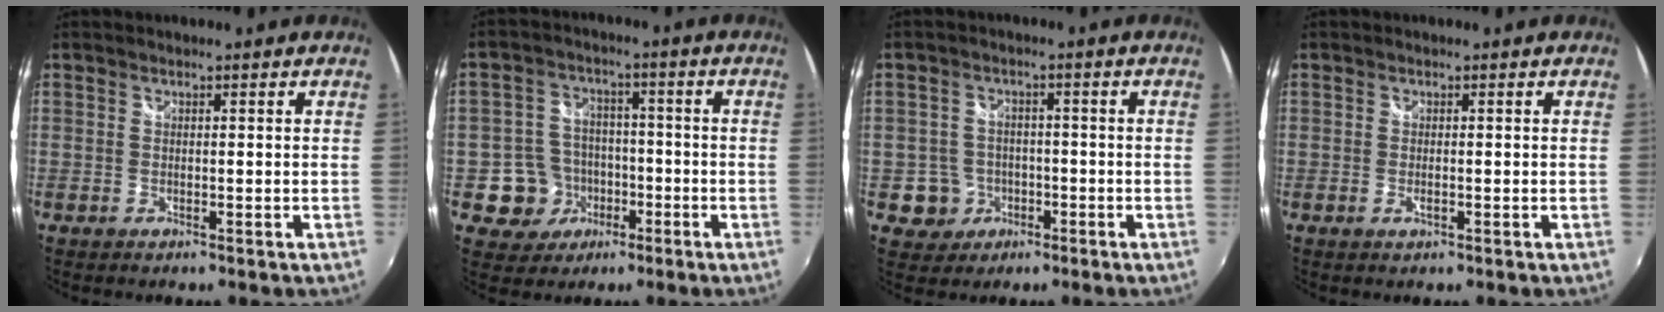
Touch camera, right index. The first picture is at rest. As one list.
[{"total": 8.4, "force": [-3.1, 7.7, 1.3], "torque": [-0.051, 0.023, -0.041]}, {"total": 5.4, "force": [-1.9, 5.1, 0.5], "torque": [-0.025, 0.018, -0.024]}, {"total": 1.1, "force": [-0.4, 0.4, 1.0], "torque": [-0.021, -0.004, -0.005]}]